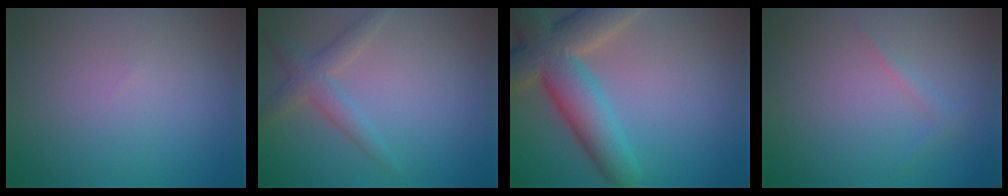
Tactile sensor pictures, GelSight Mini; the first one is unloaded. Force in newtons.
{"total": 2.6, "press": 2.6, "slide": 0.0}
{"total": 9.2, "press": 9.2, "slide": 0.7}
{"total": 0.9, "press": 0.9, "slide": 0.0}